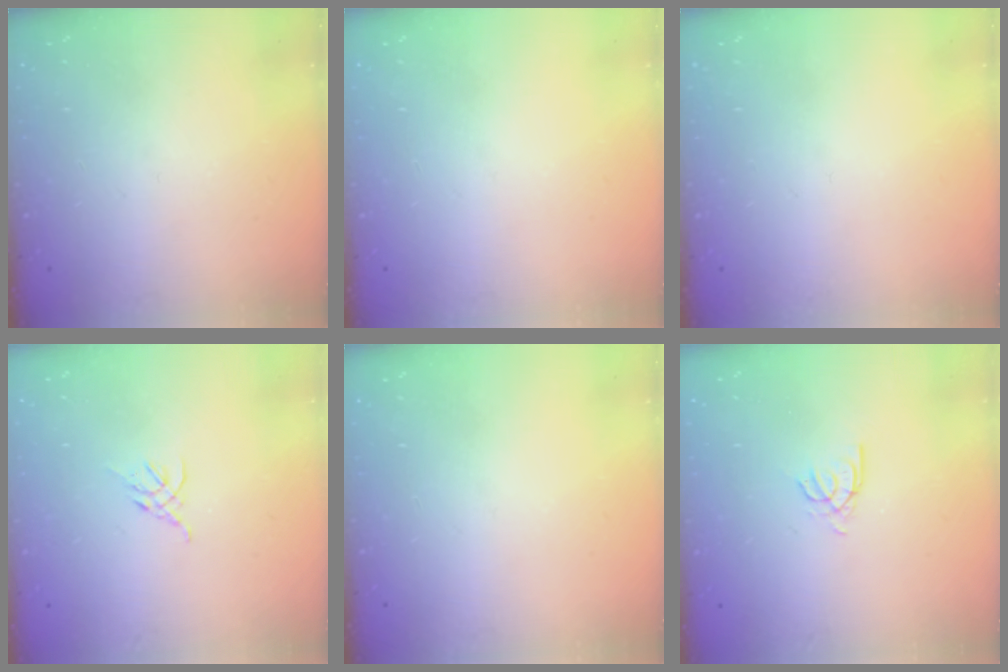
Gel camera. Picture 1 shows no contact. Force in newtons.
{"total": 0.0}
{"total": 0.0}
{"total": 2.7, "press": 2.6, "slide": 0.7}
{"total": 0.0}
{"total": 2.6, "press": 2.6, "slide": 0.2}